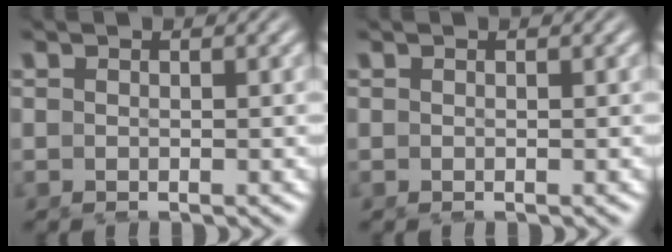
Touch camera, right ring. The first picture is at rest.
{"total": 0.0}